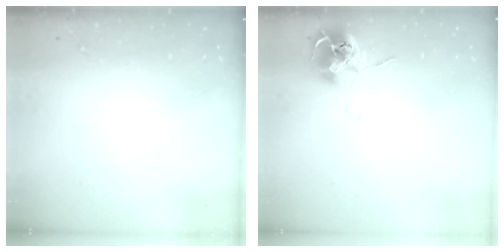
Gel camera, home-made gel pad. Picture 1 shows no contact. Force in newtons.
{"total": 10.4, "press": 10.4, "slide": 0.9}